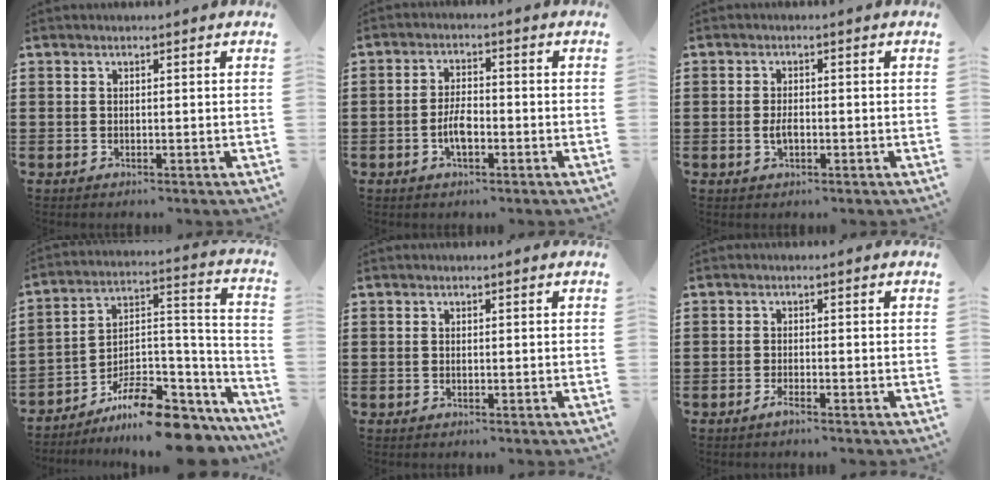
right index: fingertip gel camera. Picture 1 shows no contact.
{"total": 4.3, "force": [-1.4, 1.8, 3.6], "torque": [-0.077, 0.002, -0.028]}
{"total": 2.4, "force": [-0.5, 1.1, 2.0], "torque": [-0.046, -0.001, -0.012]}
{"total": 11.6, "force": [-9.2, 3.4, 6.1], "torque": [-0.092, 0.034, -0.168]}
{"total": 0.0}
{"total": 1.4, "force": [-1.0, -0.1, 0.9], "torque": [-0.017, -0.007, -0.018]}